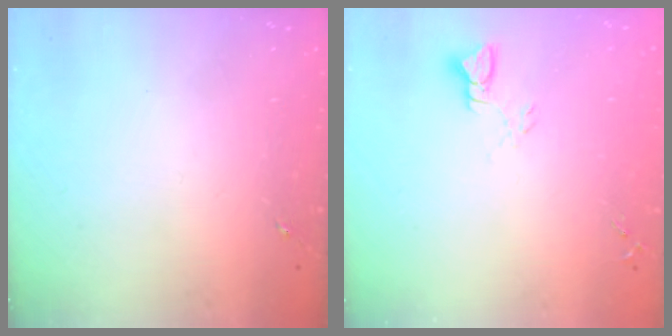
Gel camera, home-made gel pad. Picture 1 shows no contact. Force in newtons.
{"total": 2.8, "press": 2.8, "slide": 0.2}